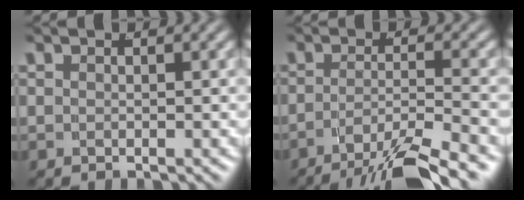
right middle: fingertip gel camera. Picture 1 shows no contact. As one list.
[{"total": 8.2, "force": [-6.0, 2.1, 5.1], "torque": [-0.070, -0.021, -0.083]}]